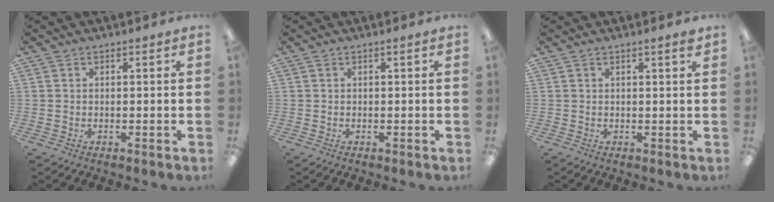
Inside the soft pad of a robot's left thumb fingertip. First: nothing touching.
{"total": 0.0}
{"total": 1.3, "force": [1.0, 0.0, 0.8], "torque": [-0.009, -0.003, 0.015]}